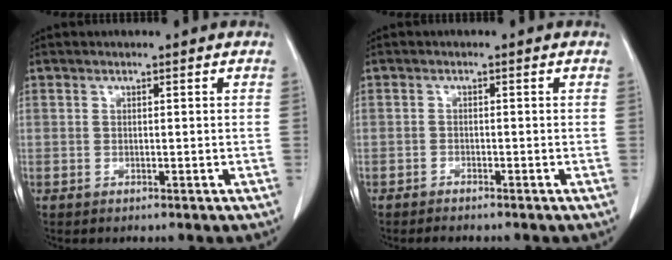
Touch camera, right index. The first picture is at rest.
{"total": 1.5, "force": [-1.4, 0.2, 0.3], "torque": [-0.008, -0.003, -0.021]}